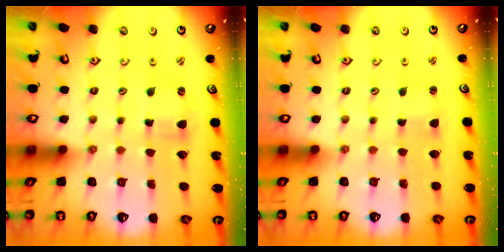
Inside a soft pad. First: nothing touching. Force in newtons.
{"total": 1.4, "press": 1.4, "slide": 0.2}